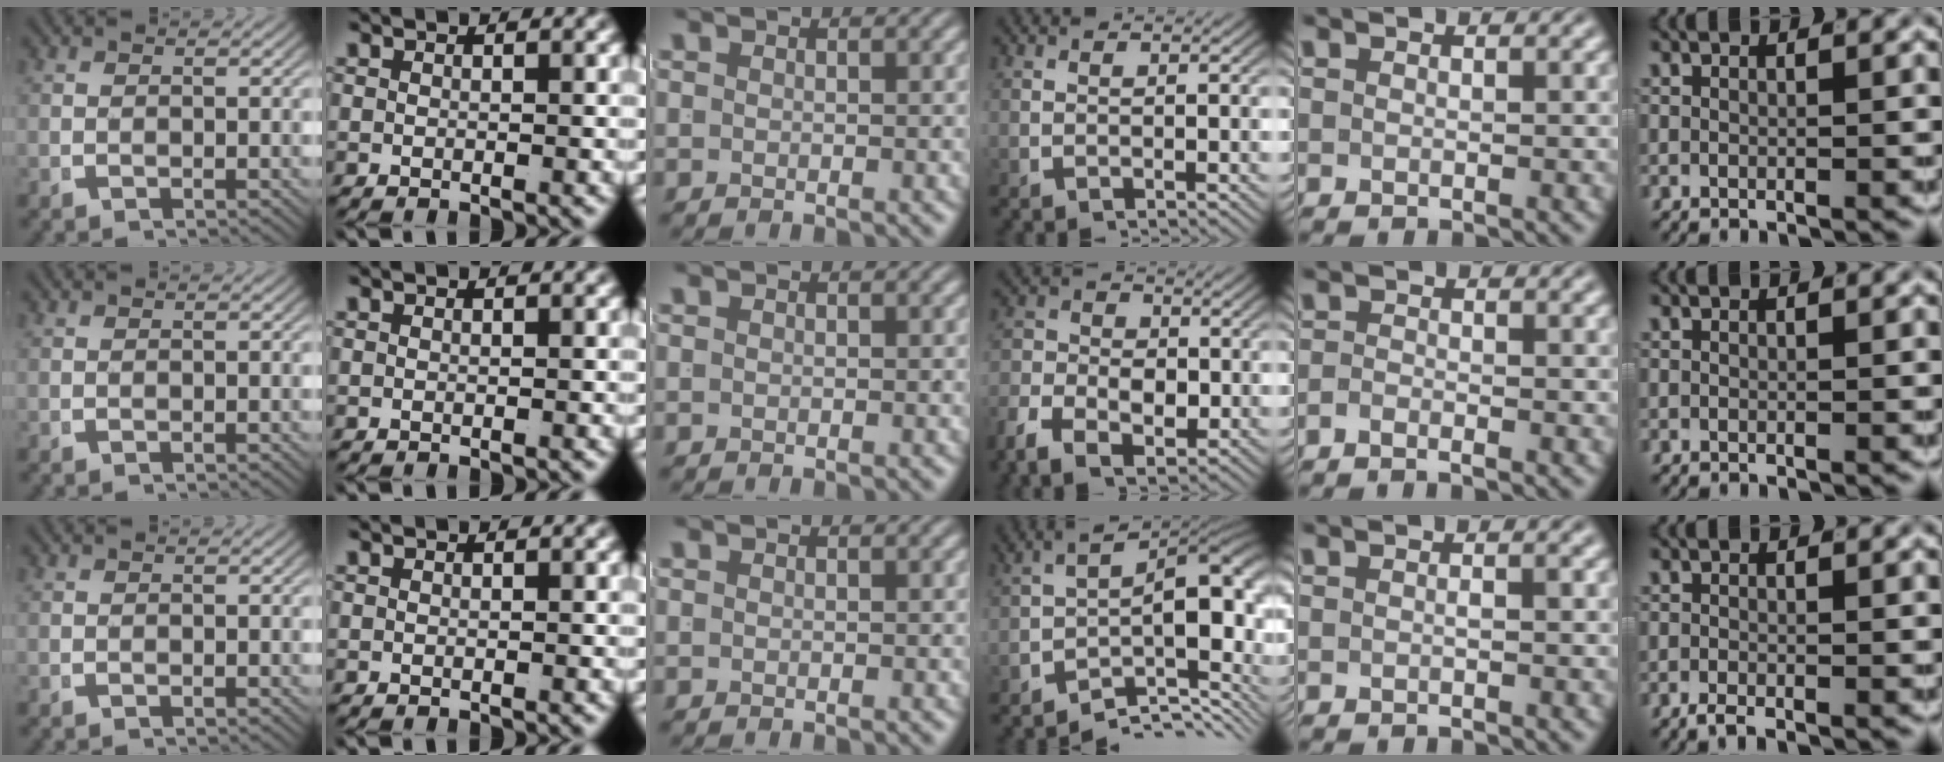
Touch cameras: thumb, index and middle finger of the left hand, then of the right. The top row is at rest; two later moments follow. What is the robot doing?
{"motion": "lift_and_place", "object": "jacket"}